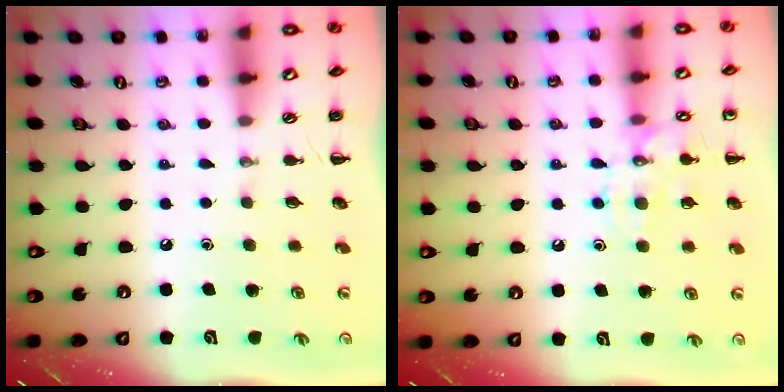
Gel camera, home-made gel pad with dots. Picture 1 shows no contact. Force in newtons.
{"total": 11.1, "press": 11.1, "slide": 0.6}